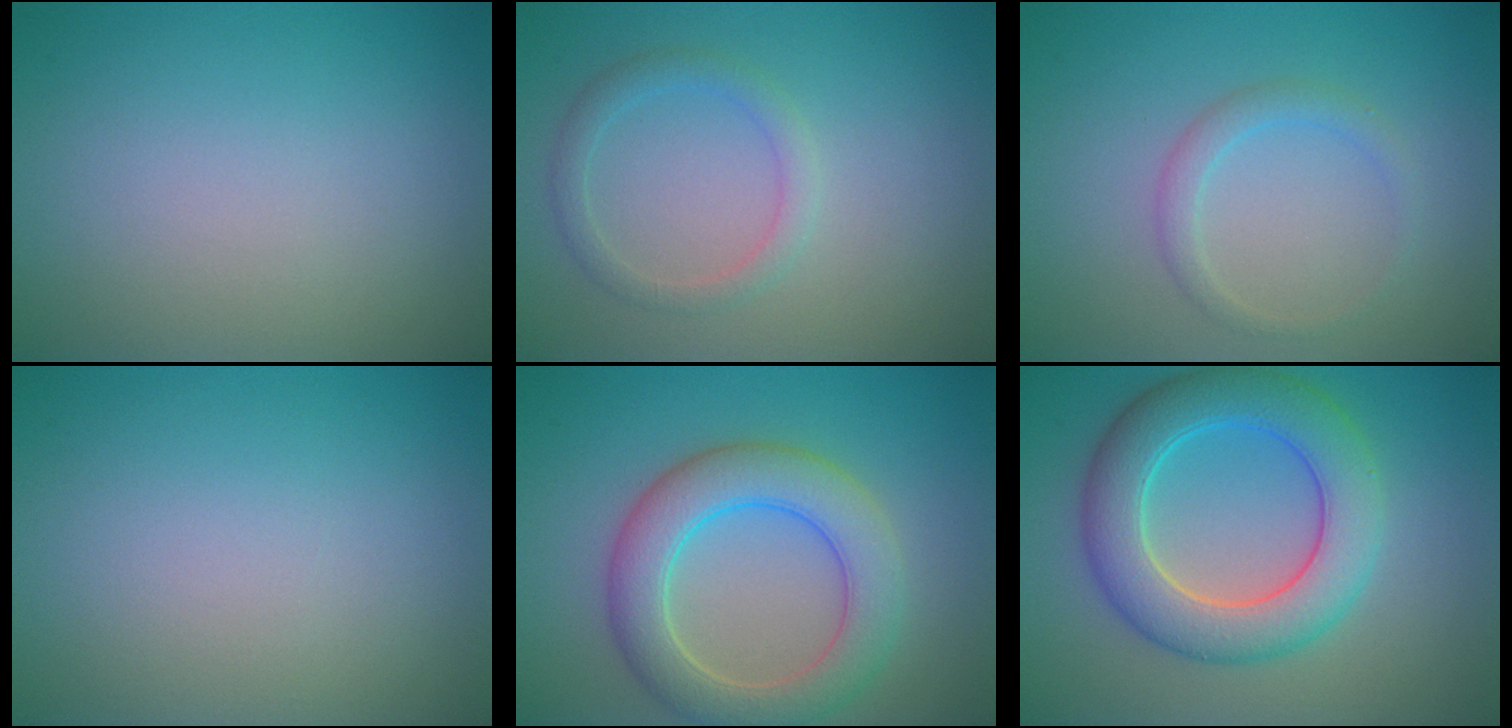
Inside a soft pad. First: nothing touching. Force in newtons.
{"total": 1.9, "press": 1.9, "slide": 0.1}
{"total": 1.6, "press": 1.6, "slide": 0.1}
{"total": 0.0}
{"total": 6.2, "press": 6.2, "slide": 0.4}
{"total": 7.3, "press": 7.3, "slide": 0.2}